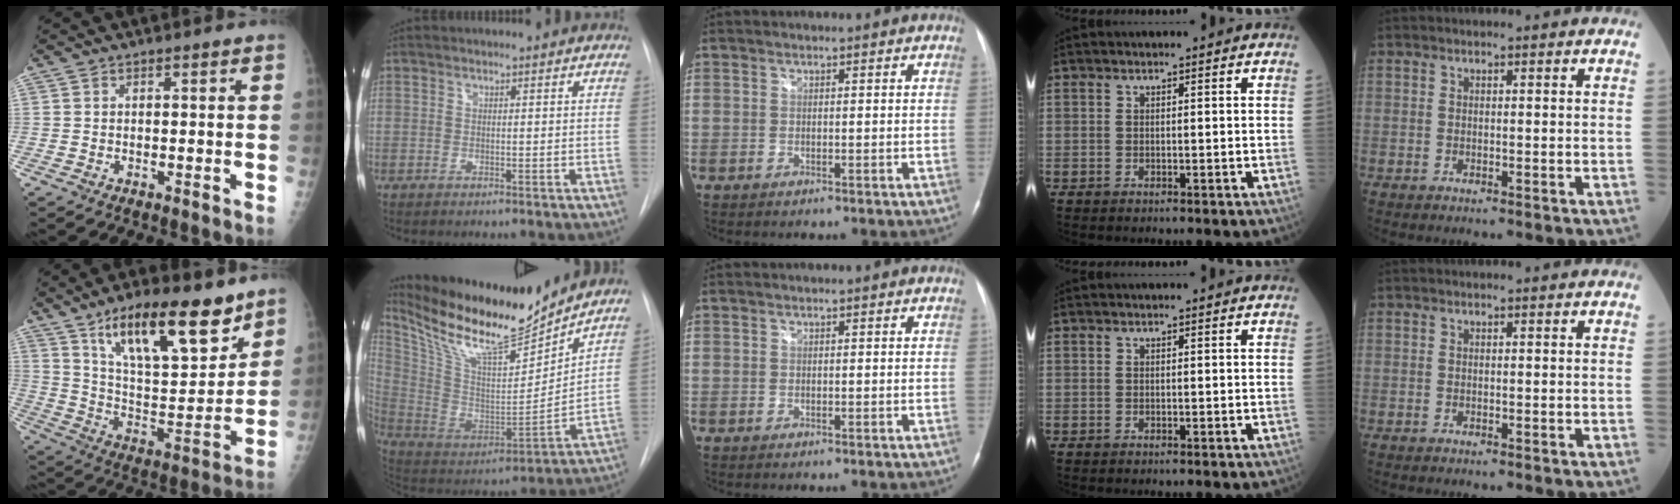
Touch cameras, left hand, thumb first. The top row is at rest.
{"thumb": {"total": 21.6, "force": [14.0, 7.4, 14.7], "torque": [-0.198, -0.066, 0.241]}, "index": {"total": 19.3, "force": [16.8, 2.8, 9.1], "torque": [-0.185, -0.015, 0.304]}}